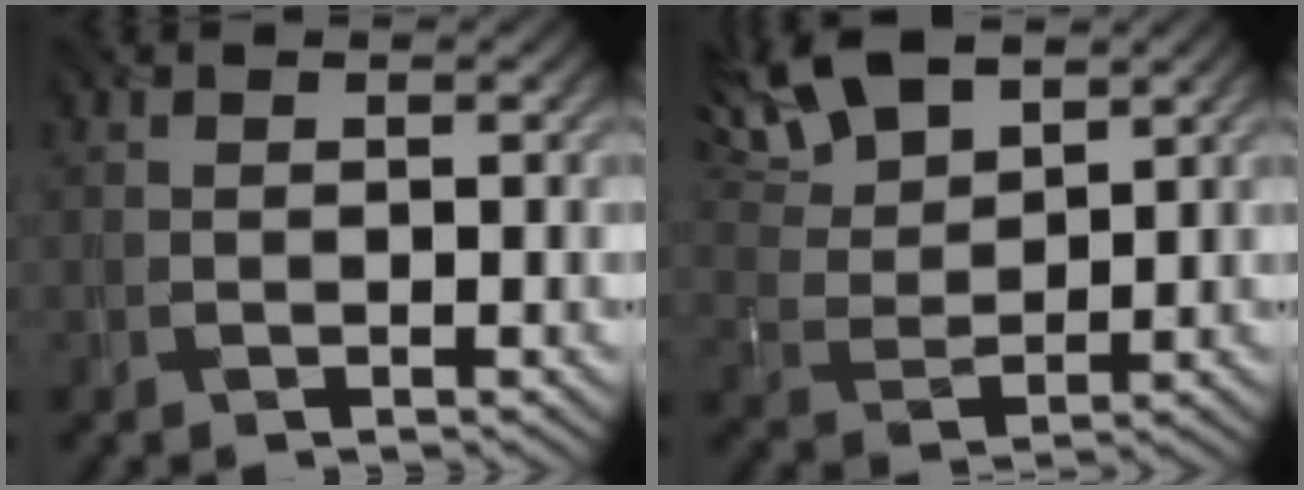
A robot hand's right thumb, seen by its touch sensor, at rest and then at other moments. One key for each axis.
{"total": 10.2, "fx": 7.0, "fy": 4.4, "fz": 6.0, "tx": -0.152, "ty": 0.025, "tz": 0.125}